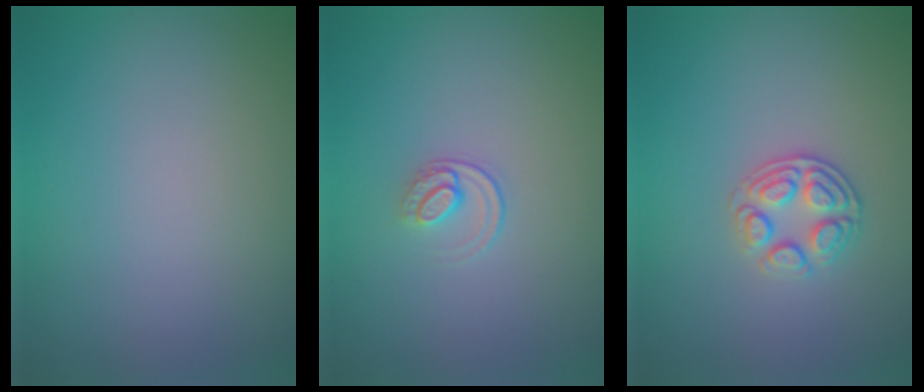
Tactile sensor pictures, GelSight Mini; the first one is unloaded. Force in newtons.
{"total": 1.4, "press": 0.9, "slide": 1.0}
{"total": 2.7, "press": 2.5, "slide": 0.9}